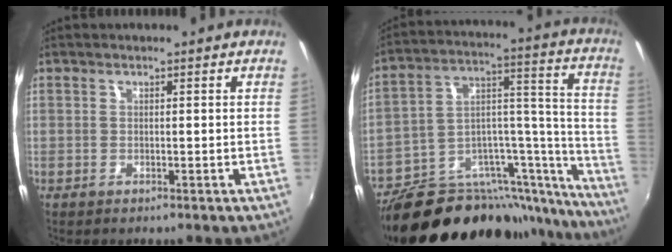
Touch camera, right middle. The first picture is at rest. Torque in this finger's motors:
{"motor_torque": [1.14, -1.00, 0.32, 0.21]}